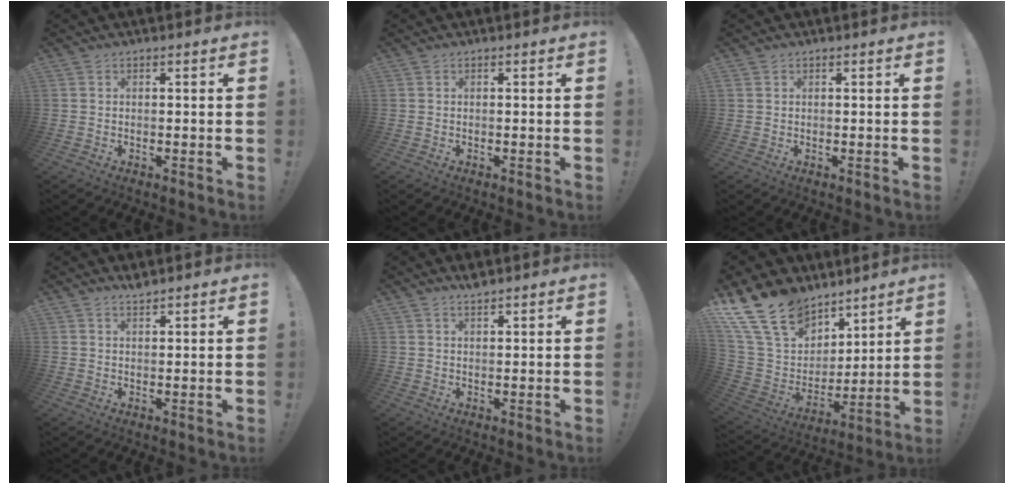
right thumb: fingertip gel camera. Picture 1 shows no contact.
{"total": 0.0}
{"total": 0.8, "force": [0.4, 0.5, 0.3], "torque": [-0.006, 0.001, 0.008]}
{"total": 2.0, "force": [1.9, 0.2, 0.5], "torque": [-0.003, -0.014, 0.033]}
{"total": 2.3, "force": [2.1, 0.3, 0.8], "torque": [-0.019, -0.012, 0.039]}
{"total": 19.0, "force": [13.2, 11.7, 7.0], "torque": [-0.143, -0.081, 0.270]}